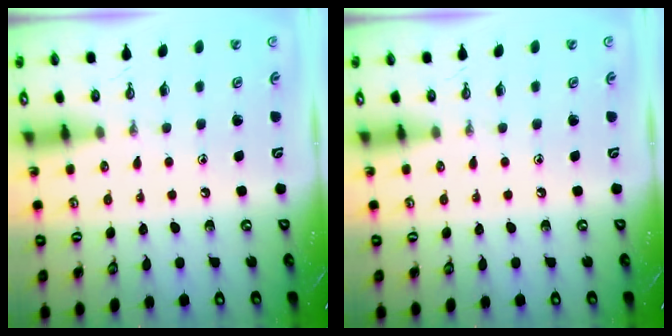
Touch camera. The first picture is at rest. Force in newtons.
{"total": 0.0}